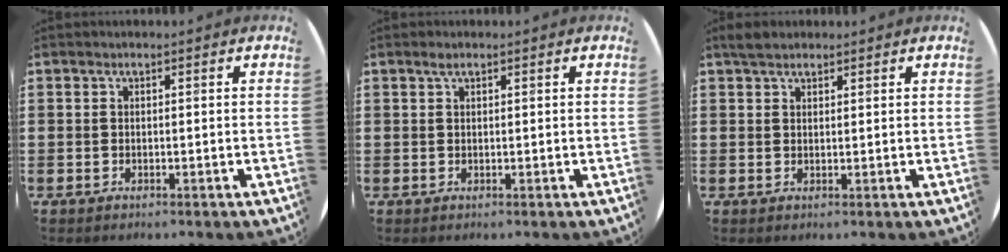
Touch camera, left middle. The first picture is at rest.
{"total": 0.7, "force": [0.4, 0.2, 0.5], "torque": [-0.010, 0.004, 0.007]}
{"total": 2.0, "force": [1.8, 0.8, 0.6], "torque": [-0.008, 0.003, 0.032]}